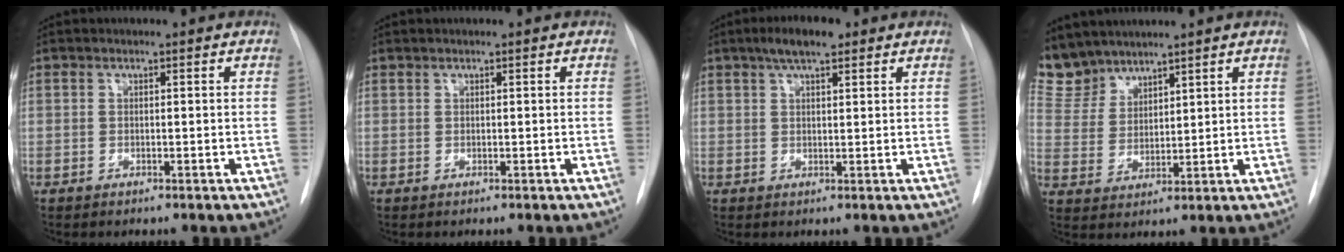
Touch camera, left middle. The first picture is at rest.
{"total": 0.0}
{"total": 5.0, "force": [3.3, 1.5, 3.5], "torque": [-0.062, 0.013, 0.052]}
{"total": 6.9, "force": [6.5, 2.2, 0.2], "torque": [-0.012, 0.003, 0.147]}